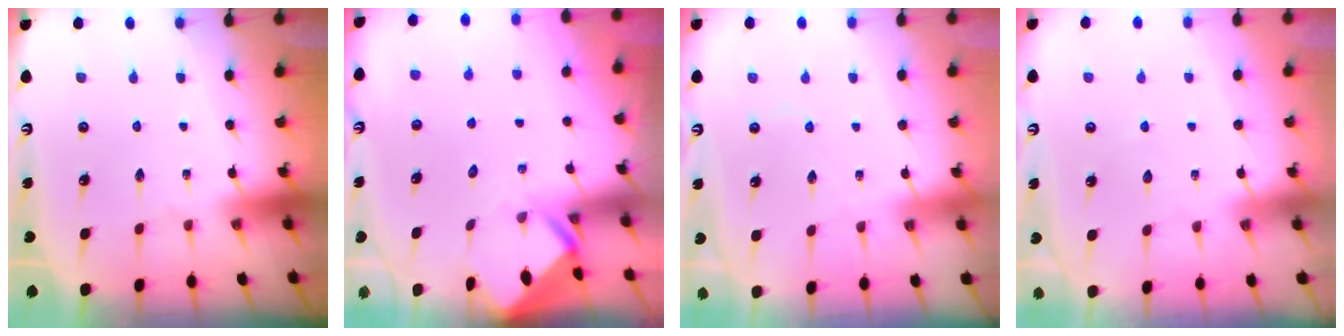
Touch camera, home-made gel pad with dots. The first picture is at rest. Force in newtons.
{"total": 2.7, "press": 2.6, "slide": 0.3}
{"total": 2.7, "press": 2.6, "slide": 0.5}
{"total": 2.1, "press": 2.1, "slide": 0.3}